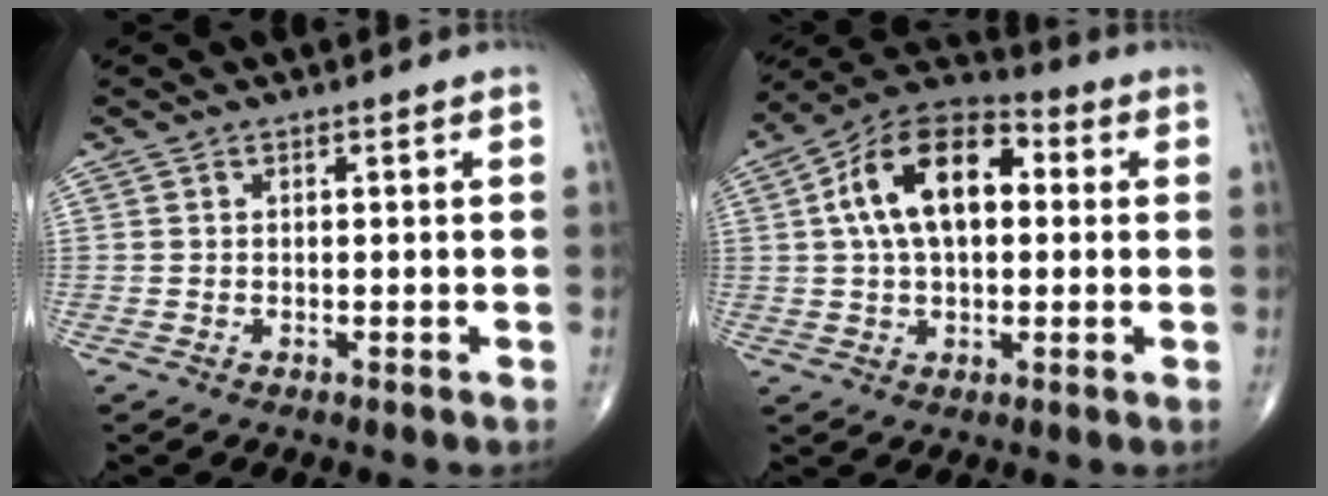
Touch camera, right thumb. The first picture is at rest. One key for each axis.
{"total": 16.0, "fx": 2.8, "fy": 9.3, "fz": 12.8, "tx": -0.210, "ty": 0.031, "tz": 0.039}